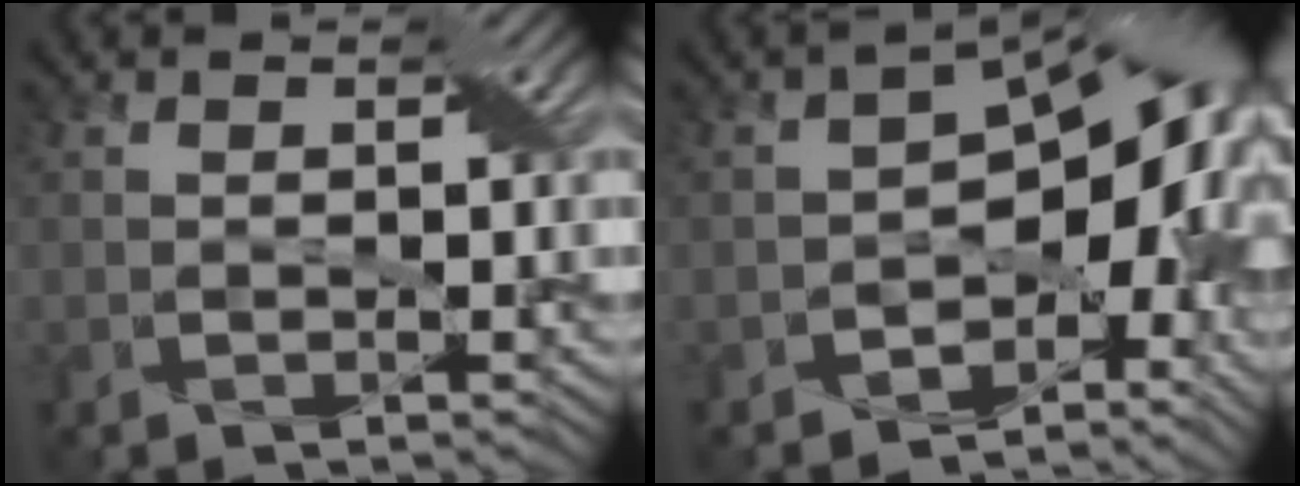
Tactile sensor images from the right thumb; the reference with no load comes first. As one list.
[{"total": 14.0, "force": [-2.6, 8.8, 10.5], "torque": [-0.117, -0.029, -0.027]}]